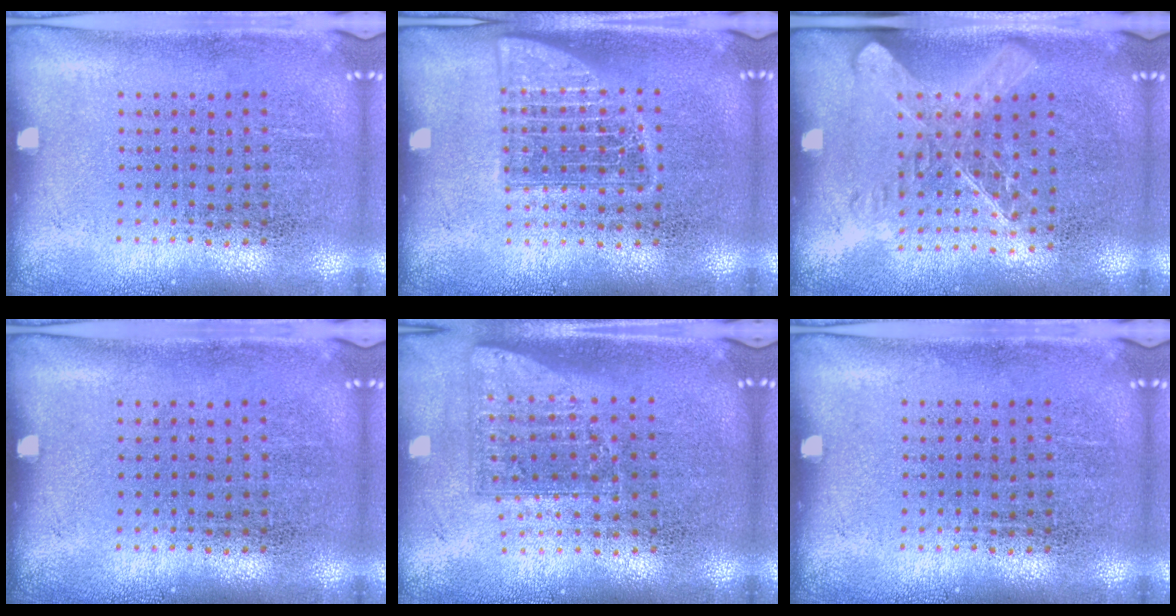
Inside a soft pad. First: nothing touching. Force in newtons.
{"total": 1.5, "press": 1.5, "slide": 0.2}
{"total": 1.5, "press": 1.3, "slide": 0.7}
{"total": 0.0}
{"total": 1.7, "press": 1.3, "slide": 1.0}
{"total": 0.0}